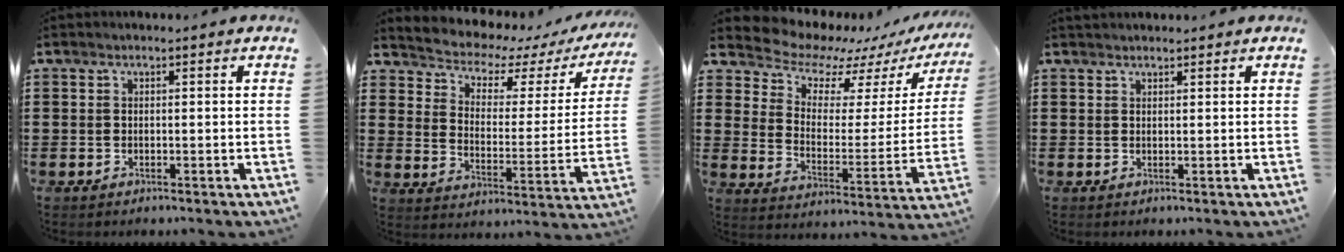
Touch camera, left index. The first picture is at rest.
{"total": 4.4, "force": [4.0, 1.6, 0.9], "torque": [-0.046, -0.033, 0.062]}
{"total": 8.3, "force": [7.7, 2.8, 1.5], "torque": [-0.063, -0.065, 0.131]}
{"total": 0.8, "force": [0.8, 0.1, 0.0], "torque": [-0.002, 0.000, 0.017]}